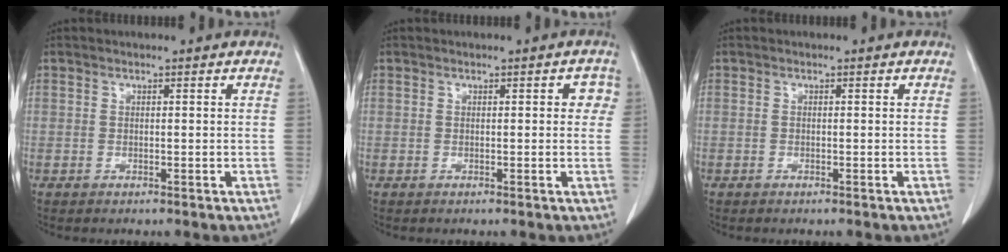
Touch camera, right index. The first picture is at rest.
{"total": 2.1, "force": [0.4, 1.1, 1.7], "torque": [-0.008, 0.011, -0.001]}
{"total": 0.0}